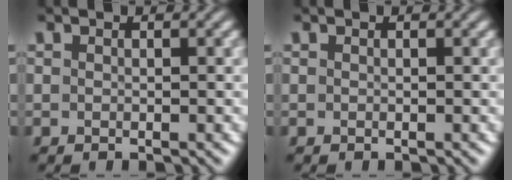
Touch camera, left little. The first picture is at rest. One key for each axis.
{"total": 0.0}